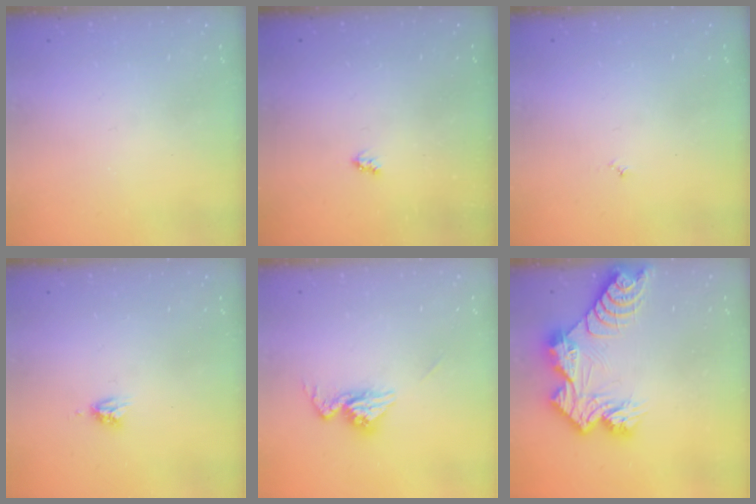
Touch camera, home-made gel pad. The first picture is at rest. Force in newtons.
{"total": 2.6, "press": 2.6, "slide": 0.4}
{"total": 3.0, "press": 2.9, "slide": 0.3}
{"total": 4.2, "press": 4.2, "slide": 0.1}
{"total": 12.4, "press": 12.3, "slide": 1.0}
{"total": 13.4, "press": 13.4, "slide": 1.1}